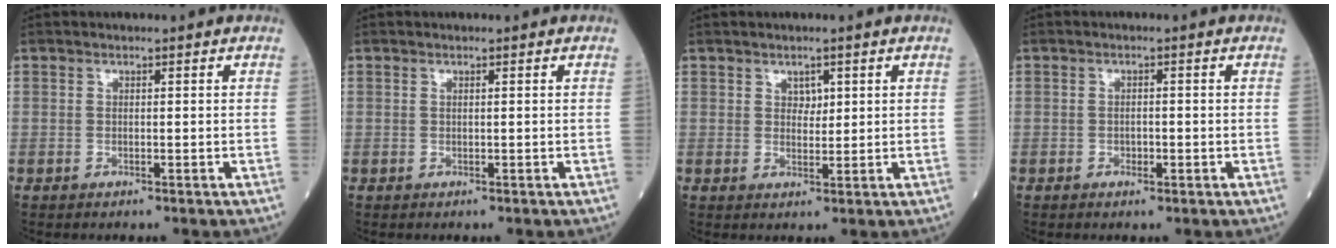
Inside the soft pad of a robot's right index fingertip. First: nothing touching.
{"total": 0.0}
{"total": 2.0, "force": [1.0, 1.3, 1.2], "torque": [-0.014, -0.003, 0.016]}
{"total": 1.4, "force": [-0.4, 0.7, 1.1], "torque": [-0.018, 0.000, -0.005]}